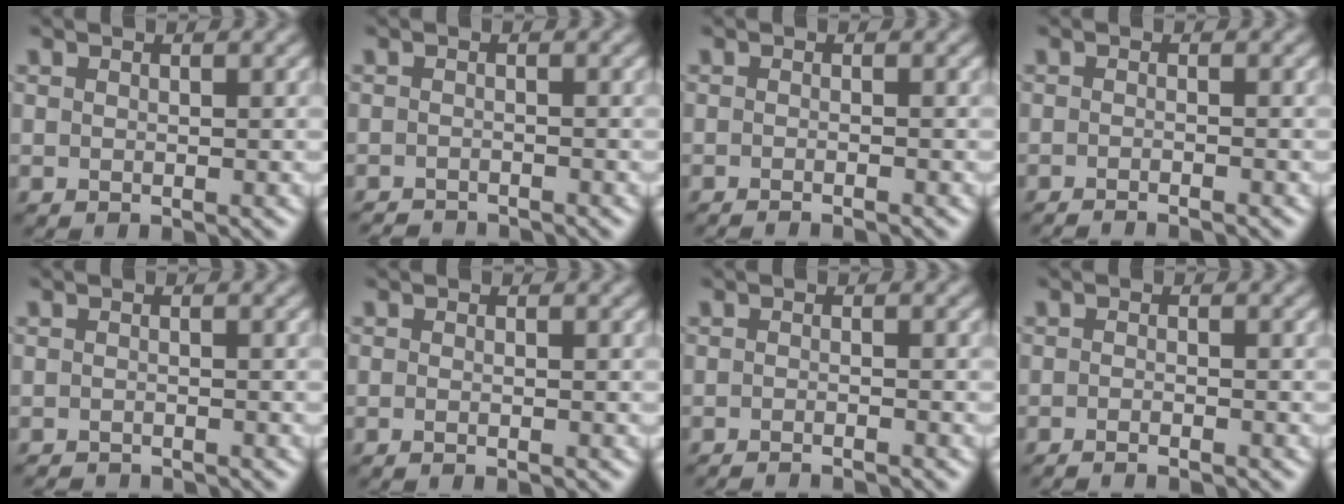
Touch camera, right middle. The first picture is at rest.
{"total": 2.7, "force": [-2.6, 0.4, 0.5], "torque": [-0.005, -0.009, -0.044]}
{"total": 1.9, "force": [-1.2, 0.5, 1.3], "torque": [-0.006, -0.002, -0.024]}
{"total": 2.2, "force": [-1.6, 0.5, 1.4], "torque": [-0.011, -0.003, -0.032]}
{"total": 2.4, "force": [-2.3, 0.3, 0.5], "torque": [-0.005, -0.011, -0.038]}
{"total": 1.1, "force": [-0.5, 0.4, 0.9], "torque": [-0.006, -0.006, -0.014]}
{"total": 2.3, "force": [-1.9, 0.4, 1.3], "torque": [-0.010, -0.002, -0.034]}
{"total": 1.8, "force": [-1.3, 0.4, 1.1], "torque": [-0.016, -0.003, -0.027]}